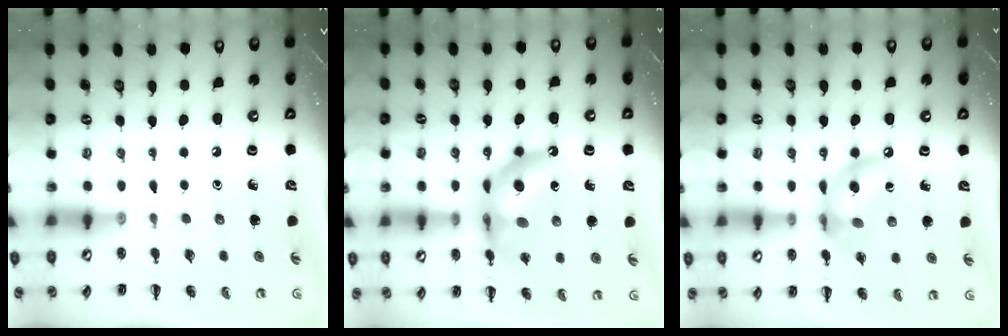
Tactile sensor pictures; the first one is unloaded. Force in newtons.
{"total": 15.1, "press": 14.6, "slide": 3.8}
{"total": 12.2, "press": 11.8, "slide": 3.1}